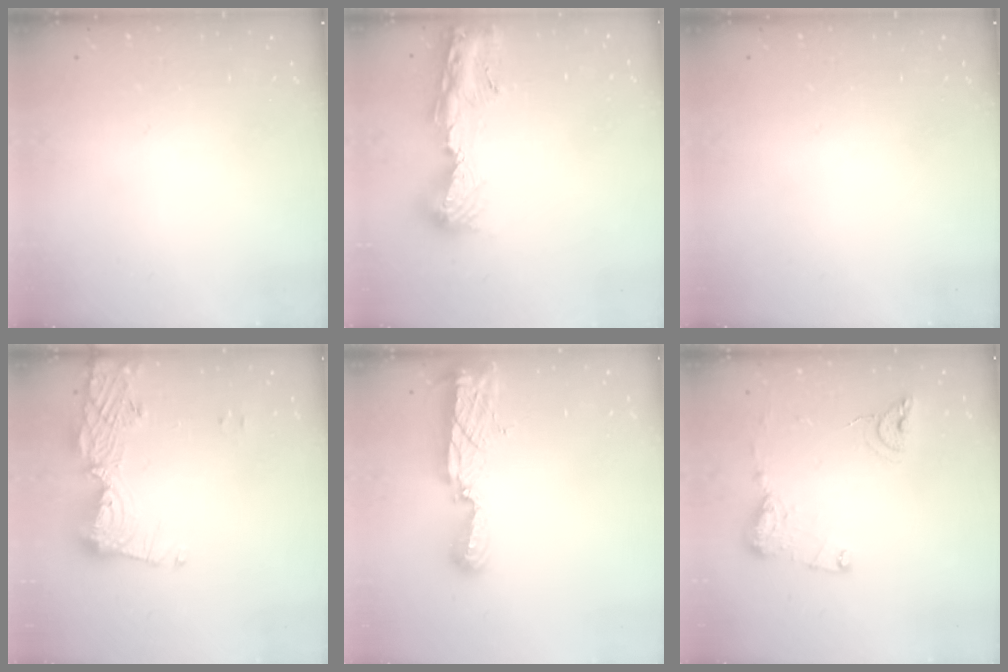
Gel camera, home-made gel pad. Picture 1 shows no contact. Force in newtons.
{"total": 12.9, "press": 12.9, "slide": 1.3}
{"total": 0.0}
{"total": 12.7, "press": 12.6, "slide": 1.2}
{"total": 8.7, "press": 8.7, "slide": 0.7}
{"total": 12.2, "press": 12.2, "slide": 1.0}